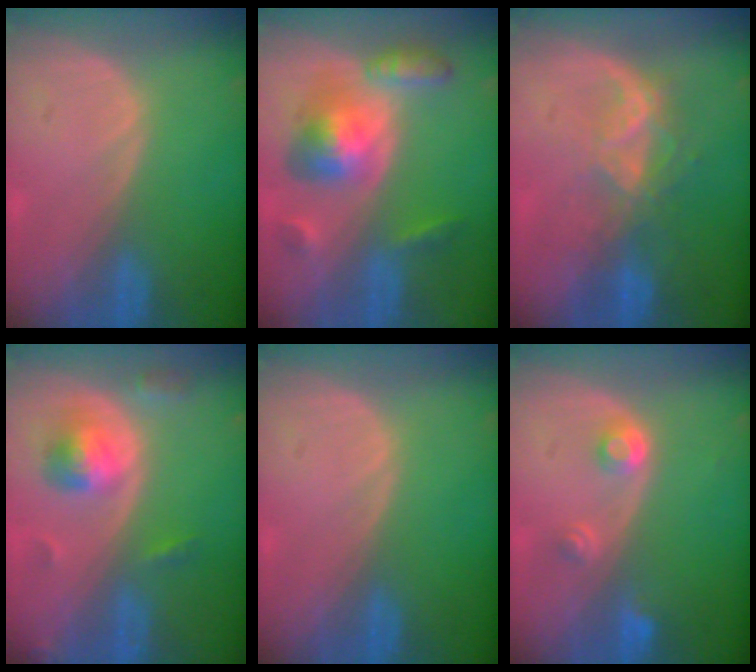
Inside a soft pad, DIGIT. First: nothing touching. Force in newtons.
{"total": 8.1, "press": 8.1, "slide": 0.5}
{"total": 6.6, "press": 5.7, "slide": 3.4}
{"total": 5.5, "press": 5.2, "slide": 1.8}
{"total": 0.0}
{"total": 2.9, "press": 2.7, "slide": 1.0}